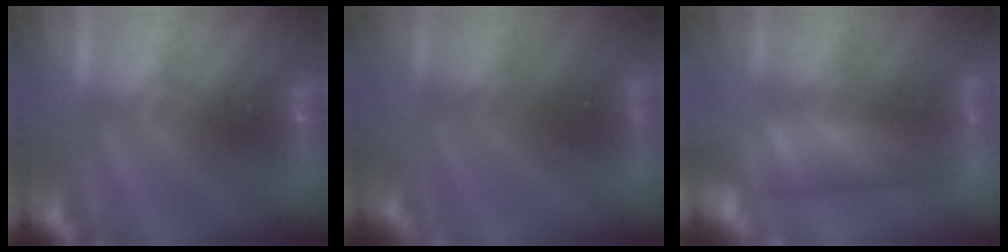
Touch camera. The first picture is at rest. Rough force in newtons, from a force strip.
{"total": 6.1}
{"total": 4.5}